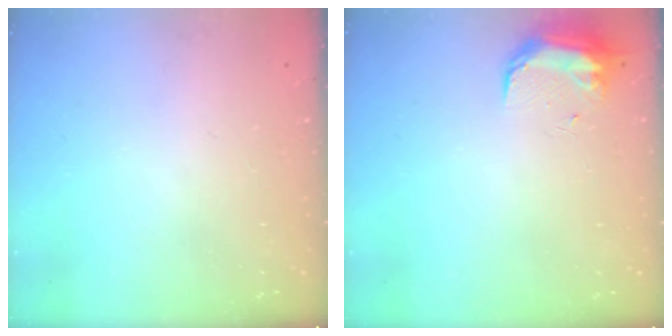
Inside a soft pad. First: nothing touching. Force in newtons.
{"total": 8.9, "press": 8.9, "slide": 0.8}